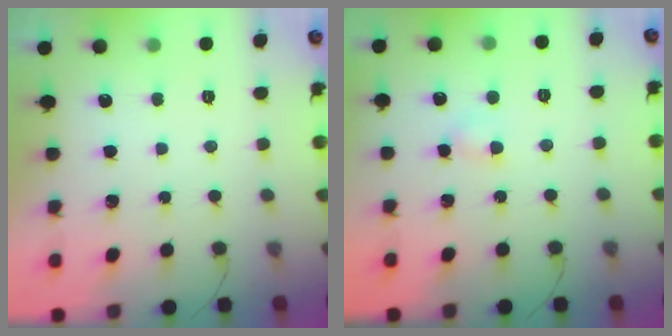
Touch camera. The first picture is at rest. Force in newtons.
{"total": 3.2, "press": 3.0, "slide": 1.2}